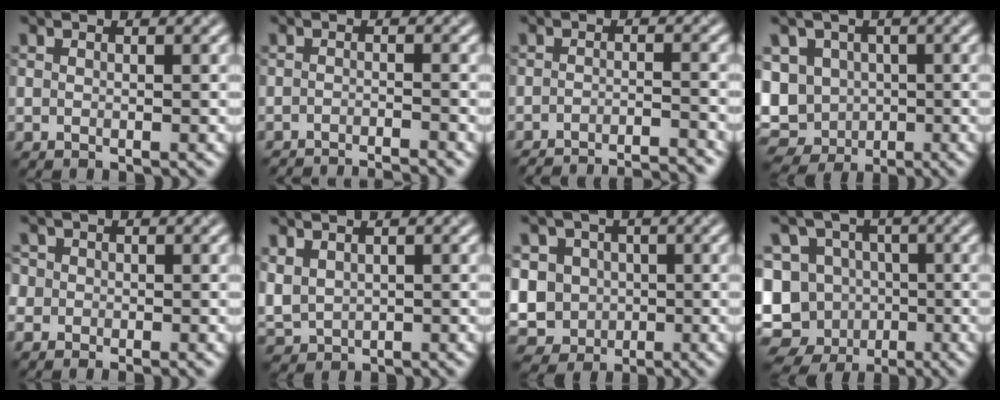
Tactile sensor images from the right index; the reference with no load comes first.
{"total": 4.3, "force": [-4.2, 0.3, 1.1], "torque": [-0.014, -0.007, -0.063]}
{"total": 9.7, "force": [-9.2, 1.8, 2.5], "torque": [-0.015, 0.002, -0.119]}
{"total": 8.9, "force": [-1.8, 7.6, 4.3], "torque": [-0.060, 0.000, -0.048]}
{"total": 2.3, "force": [-0.2, 2.1, 0.9], "torque": [-0.006, 0.003, -0.015]}
{"total": 2.8, "force": [0.8, 2.1, 1.7], "torque": [-0.049, -0.003, 0.022]}
{"total": 8.9, "force": [-0.7, 8.1, 3.7], "torque": [-0.087, 0.012, -0.045]}
{"total": 13.8, "force": [-5.9, 11.4, 5.0], "torque": [-0.087, -0.001, -0.110]}